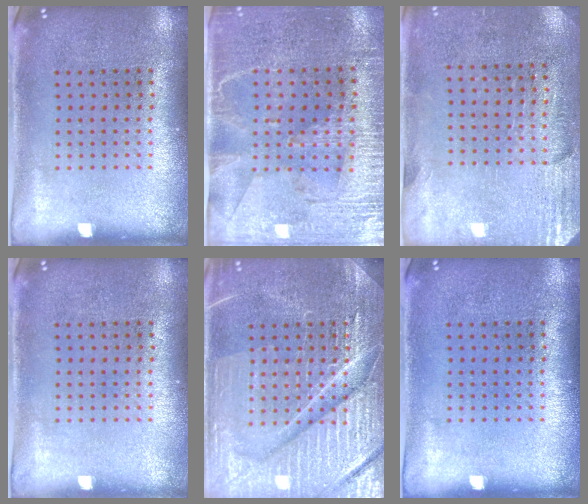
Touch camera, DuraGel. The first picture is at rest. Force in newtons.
{"total": 3.0, "press": 2.8, "slide": 1.2}
{"total": 2.7, "press": 2.4, "slide": 1.4}
{"total": 0.0}
{"total": 7.4, "press": 7.3, "slide": 1.0}
{"total": 0.0}